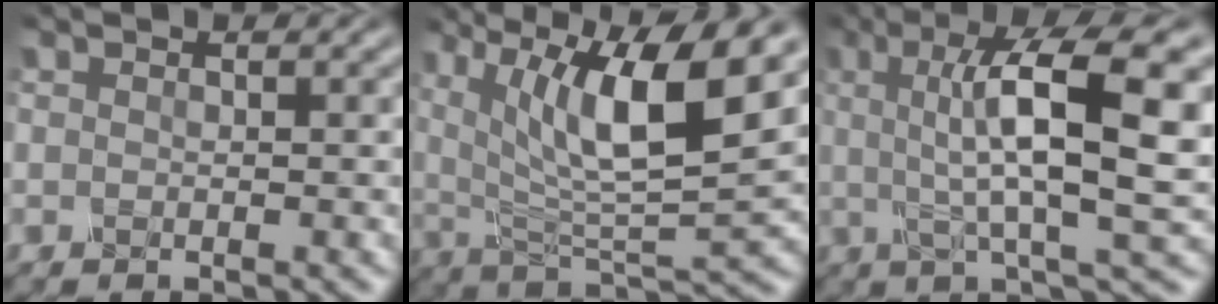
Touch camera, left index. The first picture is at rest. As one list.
[{"total": 10.7, "force": [4.5, 3.3, 9.1], "torque": [-0.166, 0.001, 0.088]}, {"total": 10.4, "force": [1.6, 2.3, 10.0], "torque": [-0.151, 0.011, 0.035]}]